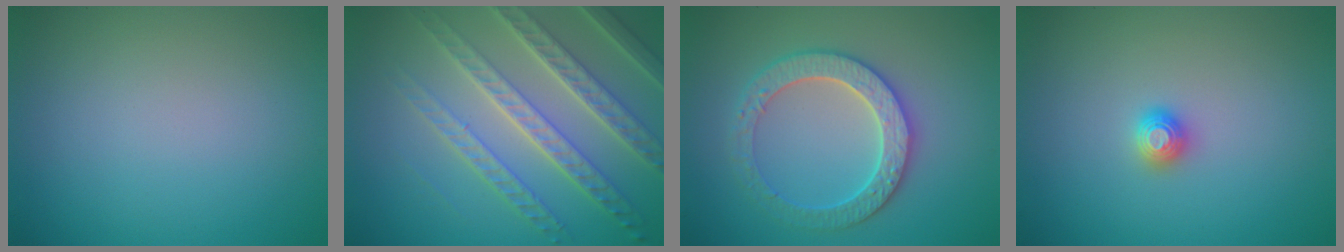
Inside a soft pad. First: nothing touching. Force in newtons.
{"total": 6.8, "press": 5.3, "slide": 4.3}
{"total": 4.0, "press": 3.8, "slide": 1.0}
{"total": 1.2, "press": 1.2, "slide": 0.1}